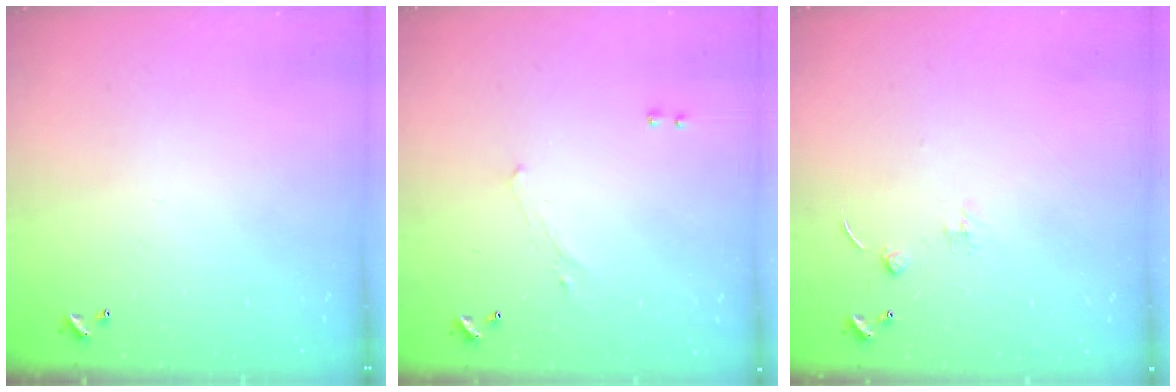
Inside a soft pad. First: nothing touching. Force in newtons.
{"total": 0.9, "press": 0.8, "slide": 0.5}
{"total": 1.5, "press": 1.4, "slide": 0.5}